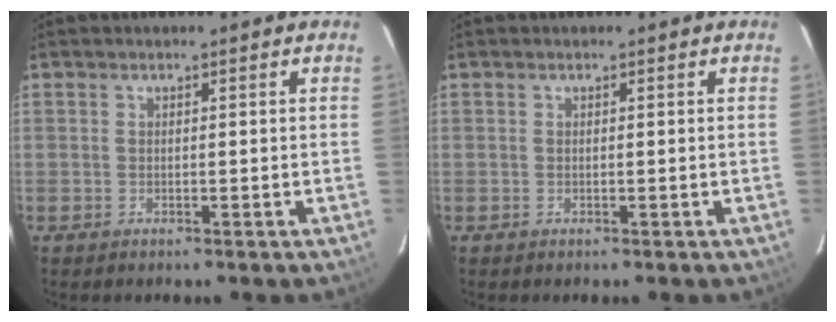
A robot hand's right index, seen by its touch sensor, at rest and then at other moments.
{"total": 0.0}